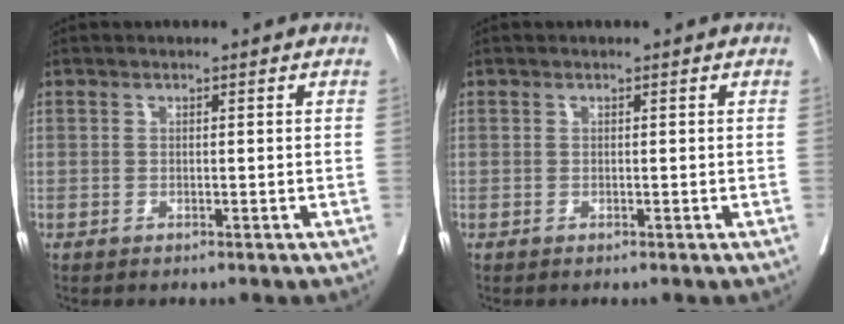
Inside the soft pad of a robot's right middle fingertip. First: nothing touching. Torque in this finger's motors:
{"motor_torque": [0.00, 0.00, 0.00, 0.00]}